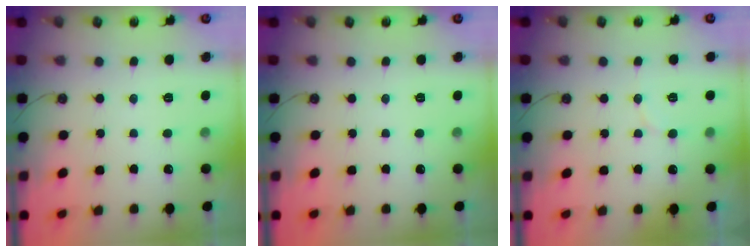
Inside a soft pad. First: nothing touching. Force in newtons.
{"total": 0.0}
{"total": 6.1, "press": 6.1, "slide": 0.5}